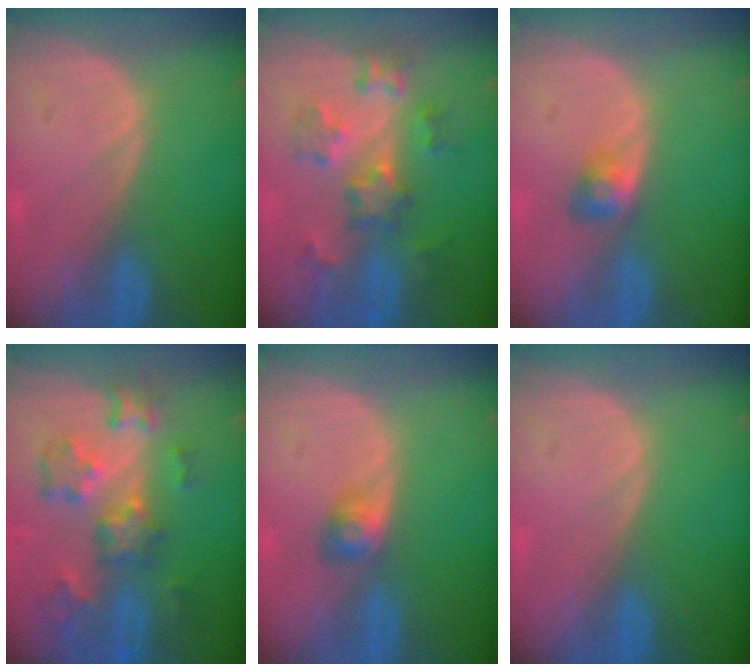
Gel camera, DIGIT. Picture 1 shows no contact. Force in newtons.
{"total": 6.9, "press": 6.9, "slide": 0.2}
{"total": 2.9, "press": 2.5, "slide": 1.4}
{"total": 9.2, "press": 8.1, "slide": 4.4}
{"total": 2.9, "press": 2.6, "slide": 1.1}
{"total": 0.0}